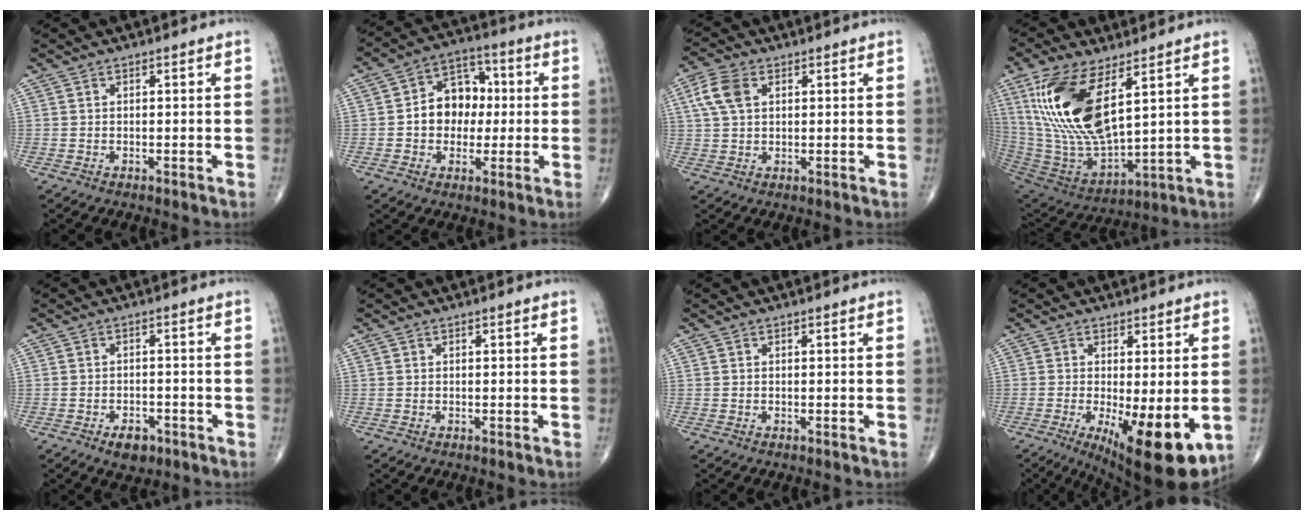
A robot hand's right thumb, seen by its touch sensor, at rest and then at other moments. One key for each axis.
{"total": 10.8, "fx": 0.1, "fy": 8.4, "fz": 6.7, "tx": -0.060, "ty": 0.029, "tz": -0.006}
{"total": 6.3, "fx": 2.0, "fy": 3.9, "fz": 4.5, "tx": -0.098, "ty": 0.009, "tz": 0.038}
{"total": 21.2, "fx": 7.8, "fy": 9.1, "fz": 17.5, "tx": -0.352, "ty": -0.035, "tz": 0.161}
{"total": 4.1, "fx": -2.4, "fy": 2.4, "fz": 2.3, "tx": -0.021, "ty": 0.008, "tz": -0.033}
{"total": 0.0}
{"total": 0.0}
{"total": 13.4, "fx": -3.3, "fy": 4.1, "fz": 12.2, "tx": -0.172, "ty": -0.028, "tz": -0.036}